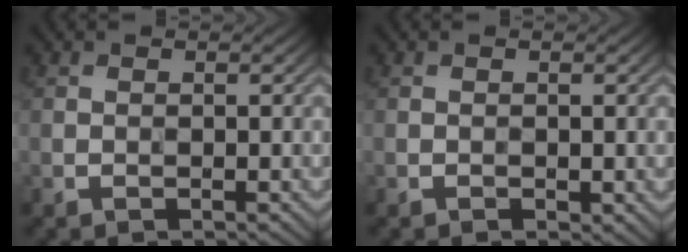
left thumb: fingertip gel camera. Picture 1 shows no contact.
{"total": 0.5, "force": [-0.2, 0.3, 0.4], "torque": [-0.009, -0.001, -0.002]}